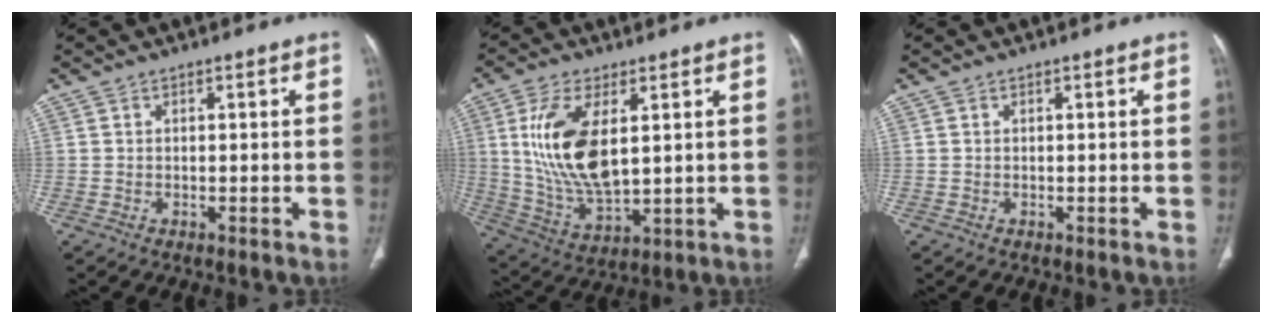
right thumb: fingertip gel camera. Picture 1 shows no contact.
{"total": 15.6, "force": [3.5, 7.4, 13.3], "torque": [-0.266, -0.020, 0.080]}
{"total": 0.0}